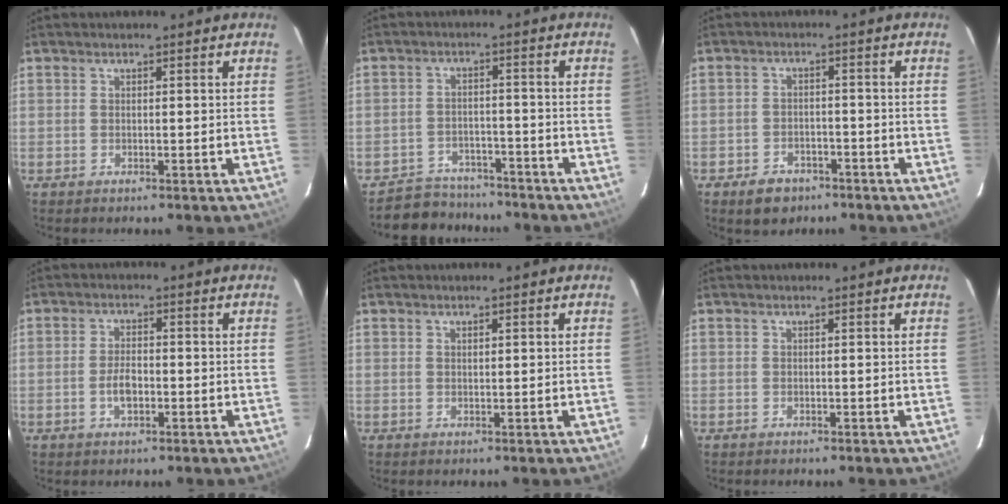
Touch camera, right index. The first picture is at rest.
{"total": 8.0, "force": [-7.0, 4.0, 0.6], "torque": [-0.029, 0.021, -0.099]}
{"total": 6.0, "force": [-4.1, 4.0, 2.0], "torque": [-0.056, 0.008, -0.054]}
{"total": 3.9, "force": [-1.3, 2.0, 3.1], "torque": [-0.062, 0.003, -0.021]}
{"total": 0.7, "force": [0.4, 0.2, 0.6], "torque": [-0.009, 0.004, 0.008]}
{"total": 0.0}